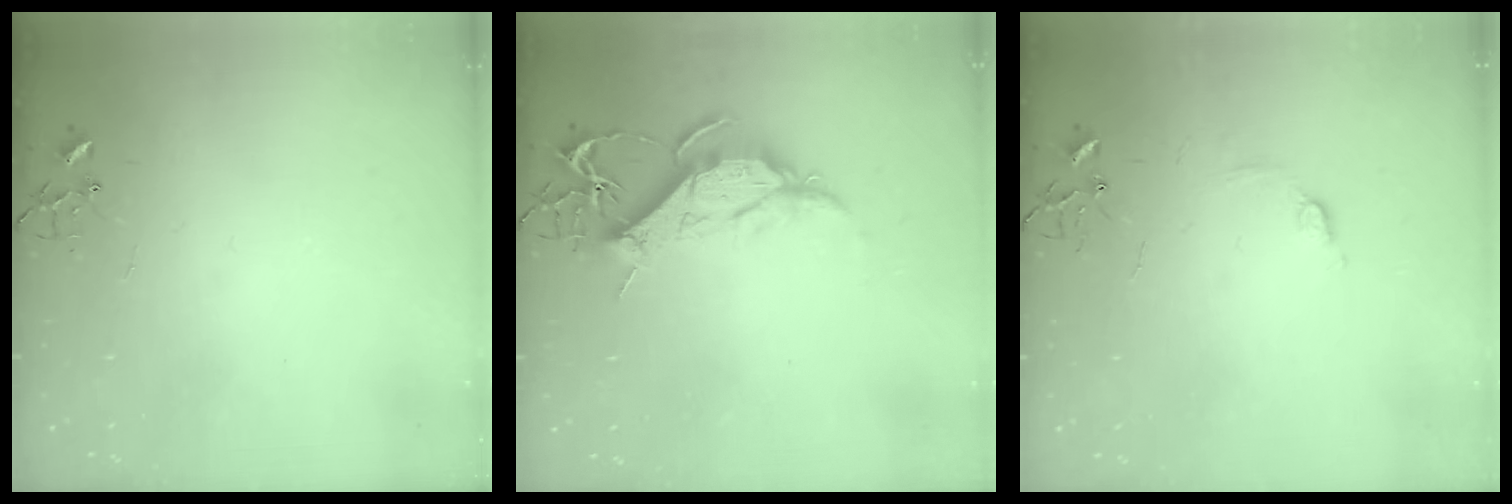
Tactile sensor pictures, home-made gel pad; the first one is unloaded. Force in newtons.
{"total": 12.5, "press": 12.4, "slide": 1.3}
{"total": 5.7, "press": 5.6, "slide": 0.8}